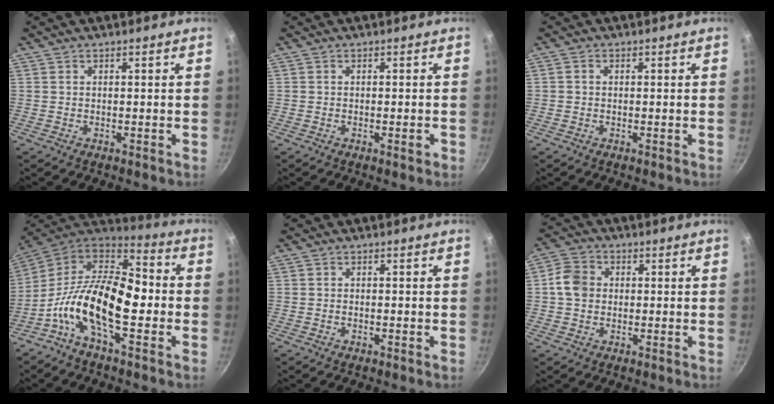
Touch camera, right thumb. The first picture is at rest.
{"total": 1.4, "force": [-0.6, 0.4, 1.2], "torque": [-0.021, 0.003, -0.009]}
{"total": 0.8, "force": [-0.1, 0.7, 0.4], "torque": [-0.007, 0.005, -0.001]}
{"total": 19.2, "force": [-3.3, 9.4, 16.3], "torque": [-0.274, 0.043, -0.082]}
{"total": 0.7, "force": [-0.3, 0.3, 0.6], "torque": [-0.012, 0.003, -0.007]}
{"total": 6.0, "force": [0.2, 5.0, 3.2], "torque": [-0.044, 0.011, -0.009]}